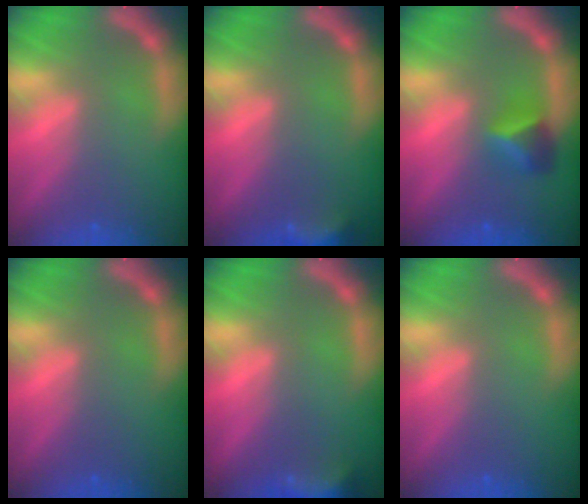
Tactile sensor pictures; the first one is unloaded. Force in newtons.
{"total": 3.9}
{"total": 2.9}
{"total": 0.0}
{"total": 5.5}
{"total": 0.0}